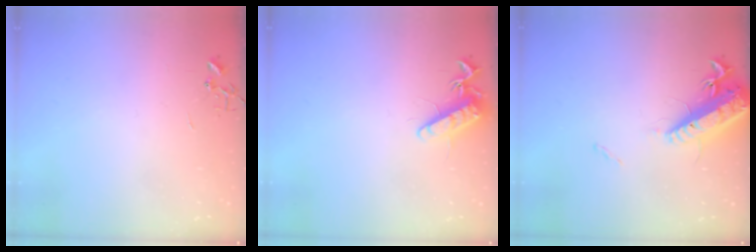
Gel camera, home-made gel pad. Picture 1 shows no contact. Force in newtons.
{"total": 11.9, "press": 11.8, "slide": 1.3}
{"total": 16.7, "press": 16.2, "slide": 4.1}